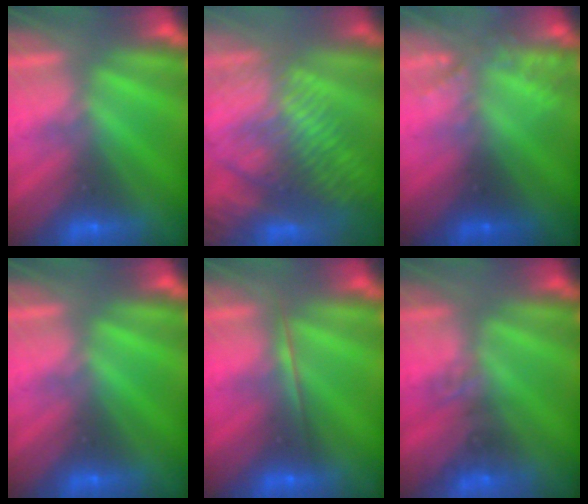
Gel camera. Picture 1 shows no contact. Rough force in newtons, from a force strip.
{"total": 8.8}
{"total": 2.0}
{"total": 0.0}
{"total": 1.7}
{"total": 1.6}